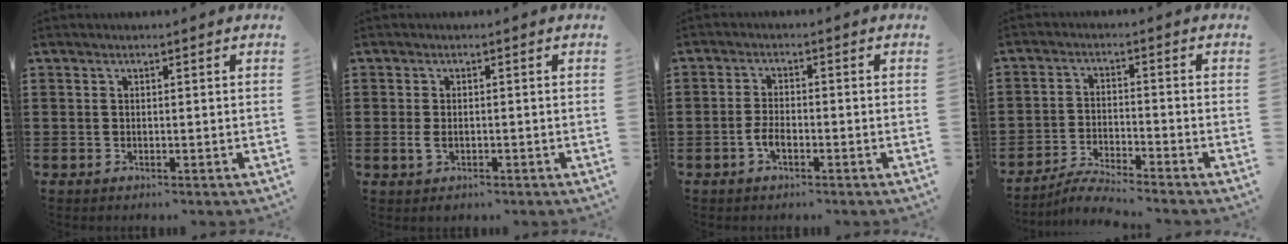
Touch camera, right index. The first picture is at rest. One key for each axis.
{"total": 1.9, "fx": -0.4, "fy": 0.9, "fz": 1.6, "tx": -0.042, "ty": -0.006, "tz": -0.009}
{"total": 2.8, "fx": -1.3, "fy": 1.1, "fz": 2.2, "tx": -0.056, "ty": -0.001, "tz": -0.028}
{"total": 4.1, "fx": -4.0, "fy": -0.1, "fz": 1.1, "tx": -0.027, "ty": -0.002, "tz": -0.080}